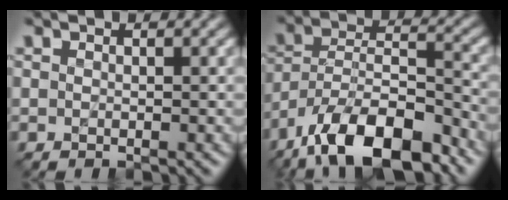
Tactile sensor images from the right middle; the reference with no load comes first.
{"total": 13.2, "force": [-9.5, 4.9, 7.7], "torque": [-0.134, 0.013, -0.171]}